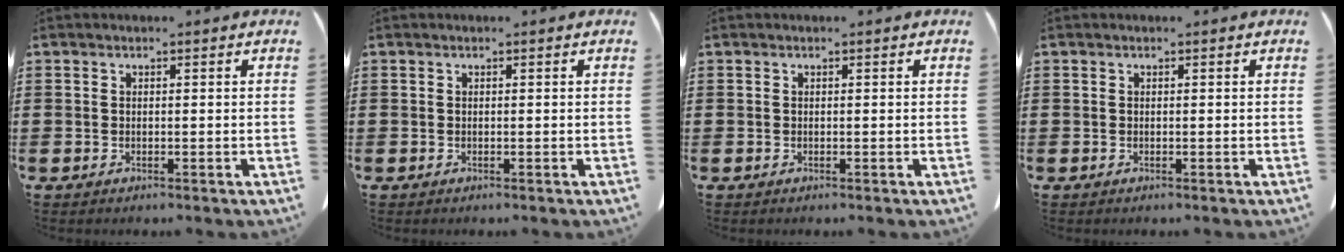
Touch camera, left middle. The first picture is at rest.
{"total": 0.0}
{"total": 0.0}
{"total": 0.0}